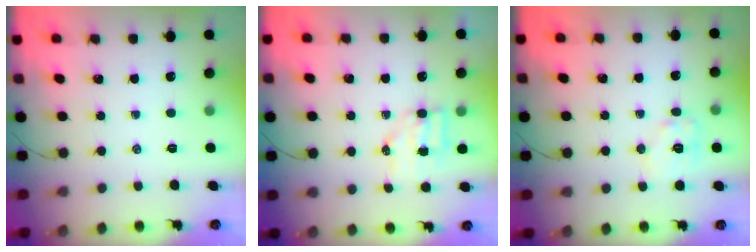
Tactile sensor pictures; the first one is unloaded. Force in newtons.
{"total": 5.6, "press": 5.6, "slide": 0.6}
{"total": 9.0, "press": 9.0, "slide": 0.5}